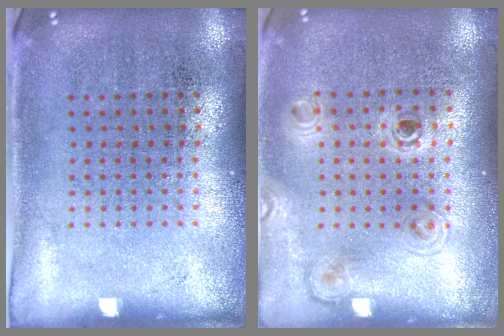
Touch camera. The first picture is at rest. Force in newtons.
{"total": 1.1, "press": 1.1, "slide": 0.4}